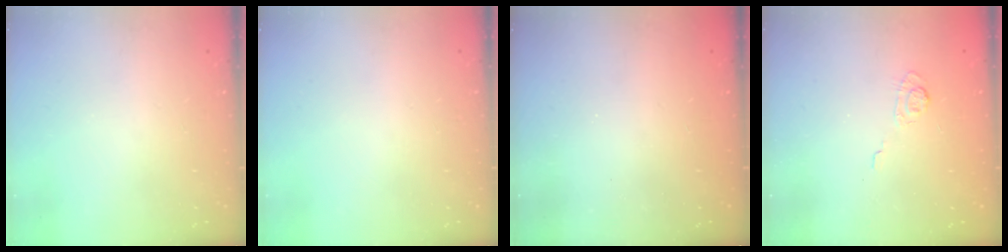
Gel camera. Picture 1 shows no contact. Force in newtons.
{"total": 0.0}
{"total": 2.3, "press": 2.2, "slide": 0.8}
{"total": 3.0, "press": 2.6, "slide": 1.6}